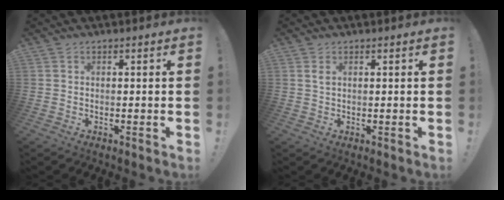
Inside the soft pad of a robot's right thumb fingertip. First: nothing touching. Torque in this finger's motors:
{"motor_torque": [-0.16, 0.00, 0.23, 0.01, -0.05]}